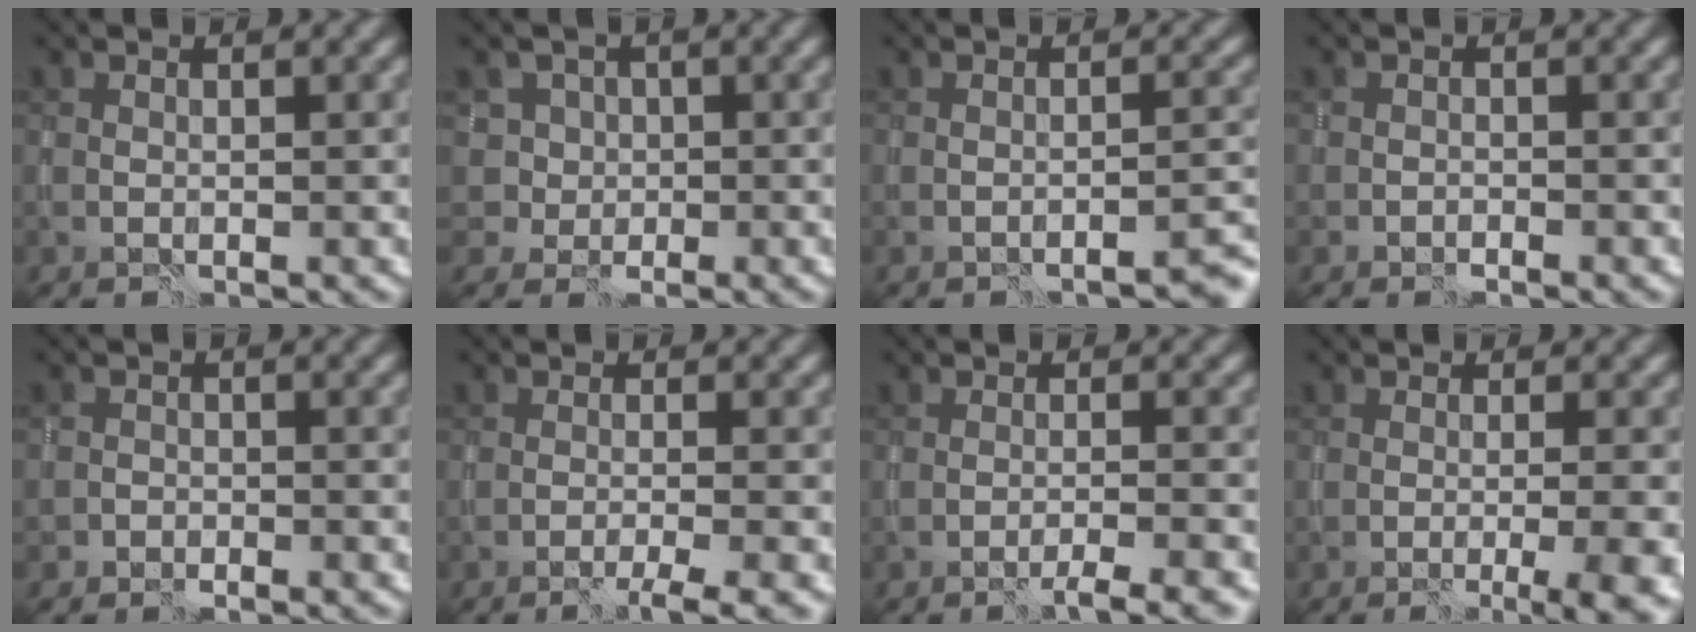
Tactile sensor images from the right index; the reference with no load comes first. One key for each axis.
{"total": 3.8, "fx": 1.4, "fy": 3.5, "fz": 0.7, "tx": -0.007, "ty": 0.003, "tz": 0.016}
{"total": 2.4, "fx": -2.0, "fy": 0.3, "fz": 1.4, "tx": -0.020, "ty": -0.007, "tz": -0.033}
{"total": 0.9, "fx": -0.5, "fy": 0.7, "fz": 0.0, "tx": 0.001, "ty": -0.004, "tz": -0.011}
{"total": 1.7, "fx": -1.3, "fy": 1.0, "fz": -0.3, "tx": 0.018, "ty": 0.005, "tz": -0.026}
{"total": 2.7, "fx": -1.7, "fy": 0.2, "fz": 2.1, "tx": -0.026, "ty": -0.003, "tz": -0.039}
{"total": 2.8, "fx": -2.0, "fy": 0.2, "fz": 2.0, "tx": -0.014, "ty": 0.002, "tz": -0.041}
{"total": 6.4, "fx": -1.8, "fy": 2.0, "fz": 5.8, "tx": -0.042, "ty": -0.008, "tz": -0.020}